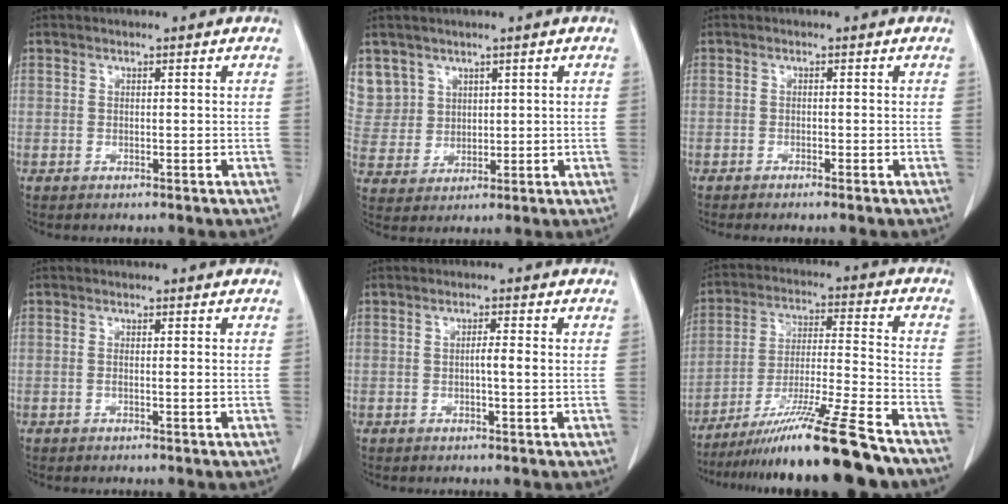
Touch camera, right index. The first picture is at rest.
{"total": 8.1, "force": [4.7, 6.6, 0.2], "torque": [-0.012, 0.013, 0.111]}
{"total": 1.7, "force": [-1.4, -0.3, 1.0], "torque": [-0.013, 0.002, -0.020]}
{"total": 1.1, "force": [-0.2, 0.1, 1.1], "torque": [-0.018, -0.001, -0.001]}
{"total": 2.1, "force": [-0.1, 0.0, 2.1], "torque": [-0.035, 0.001, -0.002]}
{"total": 18.5, "force": [-14.6, -1.2, 11.3], "torque": [-0.197, -0.028, -0.248]}